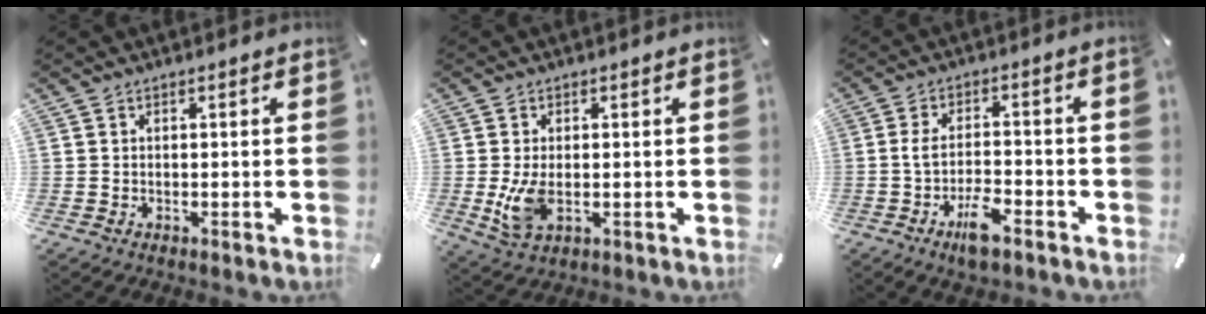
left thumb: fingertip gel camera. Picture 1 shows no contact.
{"total": 6.8, "force": [-0.6, 3.9, 5.5], "torque": [-0.126, -0.010, -0.014]}
{"total": 8.4, "force": [-4.0, 2.1, 7.1], "torque": [-0.145, 0.005, -0.075]}